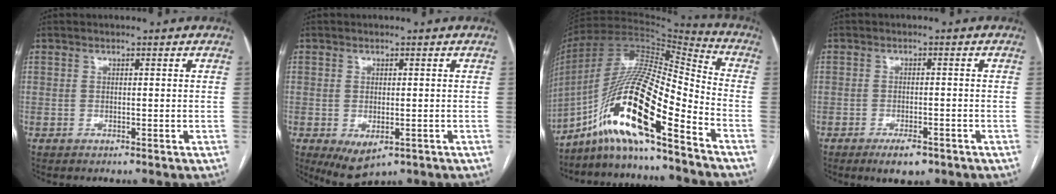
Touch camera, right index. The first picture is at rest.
{"total": 5.4, "force": [-2.3, 2.8, 4.0], "torque": [-0.062, -0.013, -0.023]}
{"total": 18.6, "force": [-10.4, 1.9, 15.3], "torque": [-0.299, 0.001, -0.192]}
{"total": 4.0, "force": [-2.6, 1.3, 2.7], "torque": [-0.047, -0.002, -0.036]}